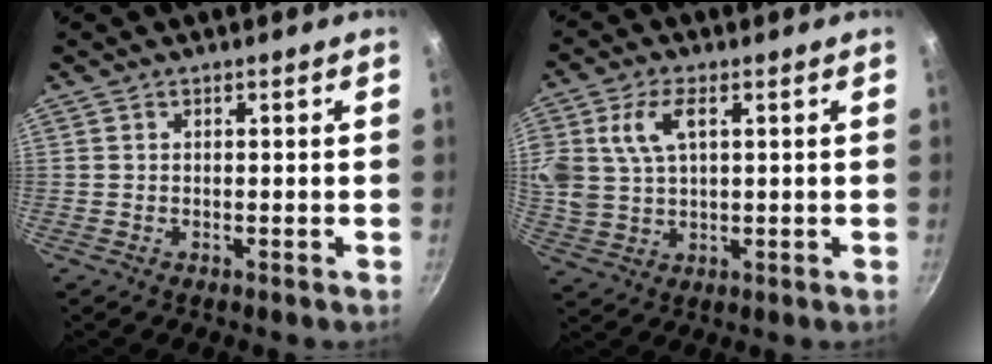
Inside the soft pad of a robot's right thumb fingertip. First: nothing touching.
{"total": 10.5, "force": [3.3, 6.3, 7.7], "torque": [-0.153, 0.006, 0.066]}